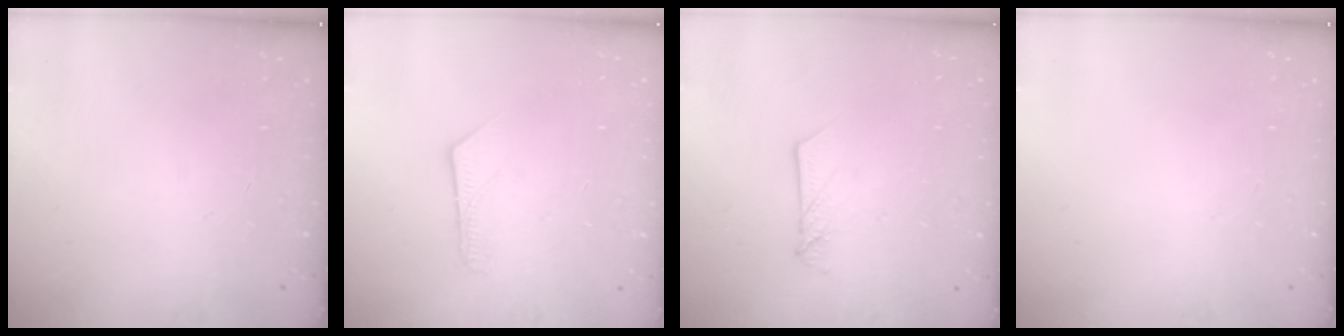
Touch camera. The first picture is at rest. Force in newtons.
{"total": 6.6, "press": 6.5, "slide": 0.5}
{"total": 4.5, "press": 4.5, "slide": 0.3}
{"total": 0.0}